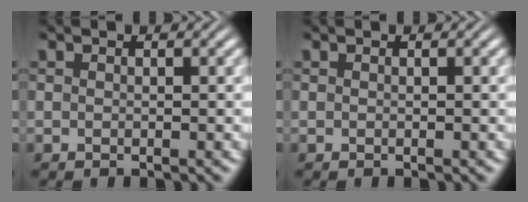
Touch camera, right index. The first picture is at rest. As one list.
[{"total": 0.0}]